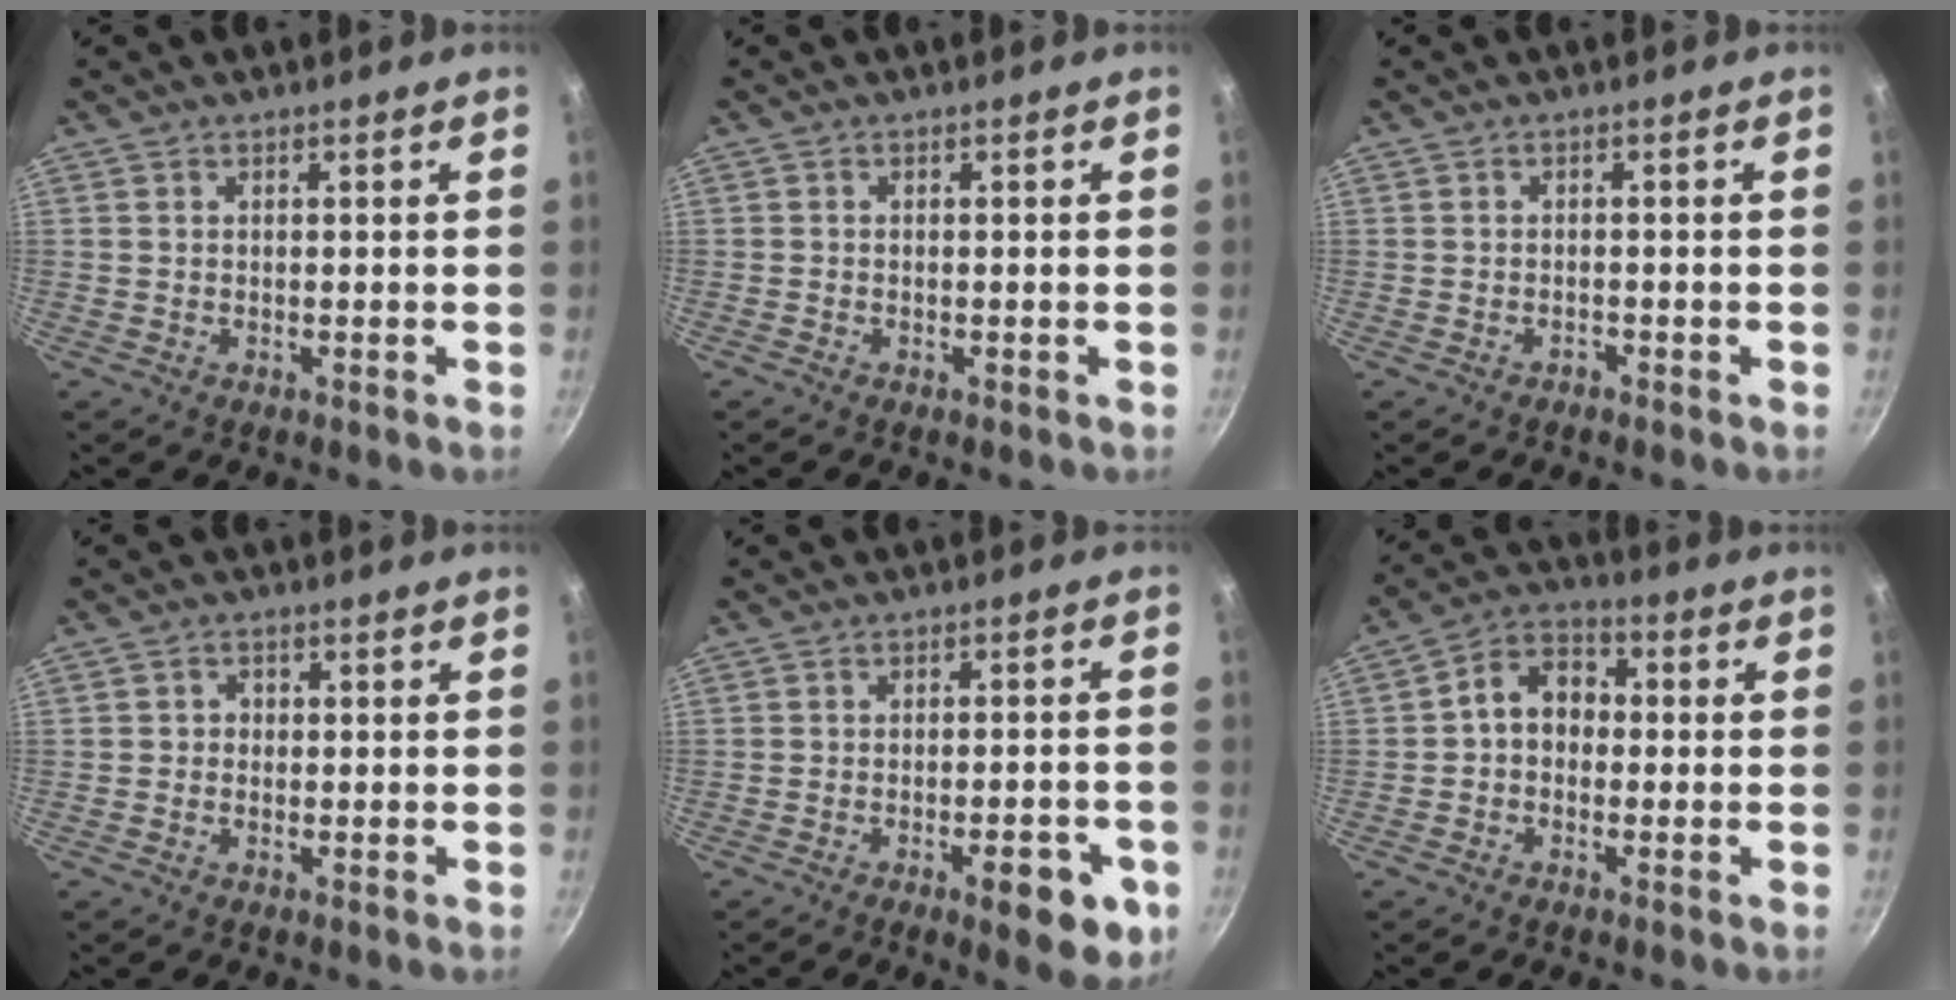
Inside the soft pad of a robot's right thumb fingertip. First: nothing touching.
{"total": 0.0}
{"total": 0.7, "force": [-0.7, 0.3, 0.0], "torque": [-0.003, 0.012, -0.009]}
{"total": 1.6, "force": [-0.2, 1.5, 0.5], "torque": [0.000, 0.003, -0.008]}
{"total": 9.6, "force": [-3.9, 3.5, 8.0], "torque": [-0.073, 0.017, -0.045]}
{"total": 7.6, "force": [-0.3, 6.0, 4.8], "torque": [-0.045, 0.027, -0.025]}